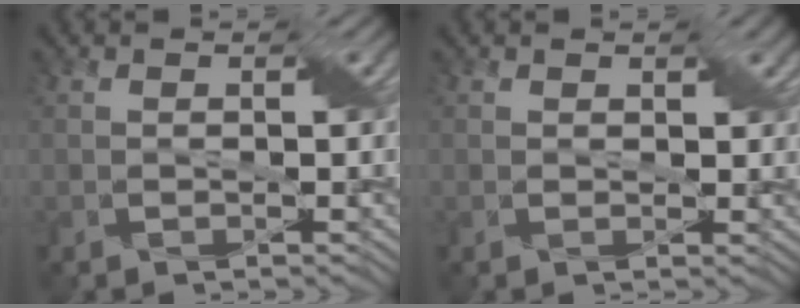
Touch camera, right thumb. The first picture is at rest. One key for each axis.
{"total": 0.8, "fx": 0.7, "fy": 0.4, "fz": 0.2, "tx": -0.005, "ty": 0.000, "tz": 0.005}